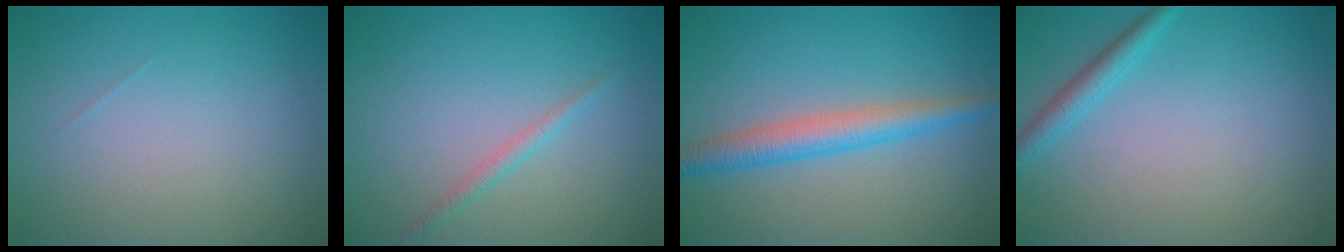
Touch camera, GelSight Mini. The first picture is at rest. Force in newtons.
{"total": 1.1, "press": 1.1, "slide": 0.0}
{"total": 3.7, "press": 3.7, "slide": 0.1}
{"total": 1.8, "press": 1.8, "slide": 0.0}